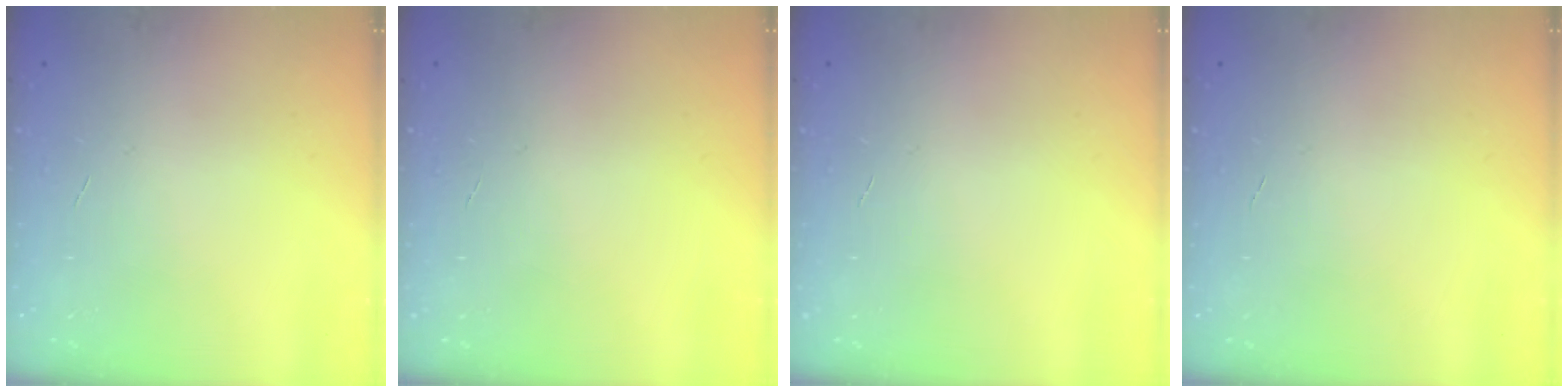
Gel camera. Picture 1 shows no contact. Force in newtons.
{"total": 0.0}
{"total": 0.0}
{"total": 0.0}